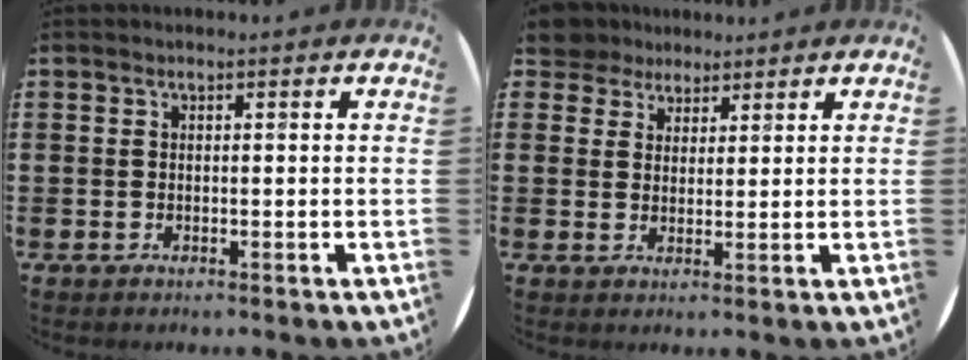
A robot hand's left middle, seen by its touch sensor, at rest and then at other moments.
{"total": 4.3, "force": [3.8, 2.1, 0.2], "torque": [-0.019, 0.001, 0.075]}